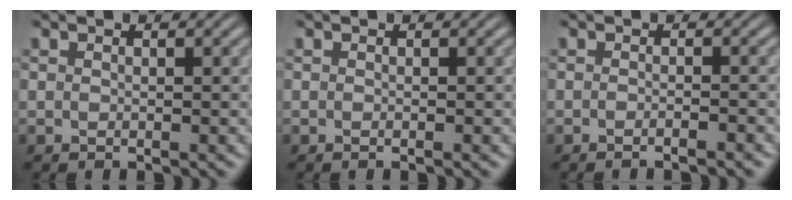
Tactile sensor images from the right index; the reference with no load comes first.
{"total": 0.0}
{"total": 1.4, "force": [-1.3, -0.1, 0.5], "torque": [-0.008, 0.005, -0.028]}